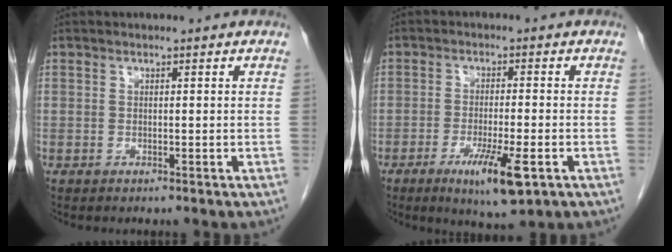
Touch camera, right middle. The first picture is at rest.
{"total": 7.9, "force": [-3.7, 1.1, 6.9], "torque": [-0.120, -0.017, -0.055]}